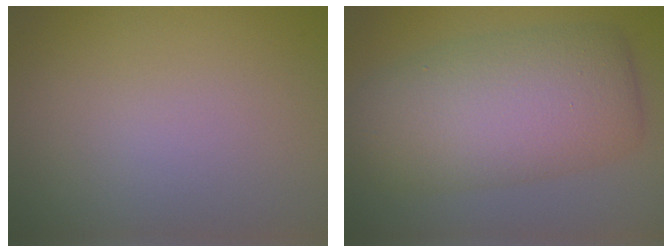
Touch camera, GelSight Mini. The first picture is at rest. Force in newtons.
{"total": 9.0, "press": 9.0, "slide": 0.2}